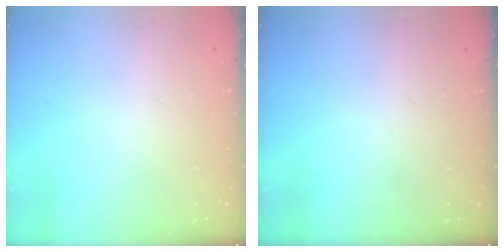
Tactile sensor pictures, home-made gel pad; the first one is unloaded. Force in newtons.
{"total": 0.0}